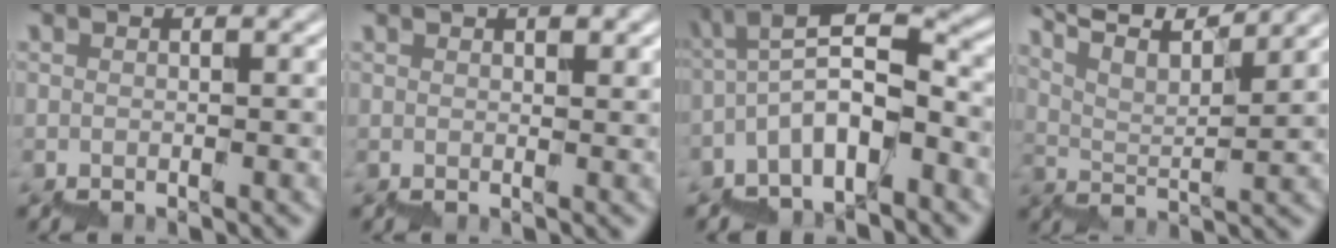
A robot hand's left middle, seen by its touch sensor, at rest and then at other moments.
{"total": 0.9, "force": [0.7, 0.1, 0.6], "torque": [-0.005, 0.005, 0.008]}
{"total": 6.0, "force": [-2.9, 2.2, 4.8], "torque": [-0.080, 0.024, -0.055]}
{"total": 9.2, "force": [8.5, 1.1, 3.3], "torque": [-0.060, 0.034, 0.123]}